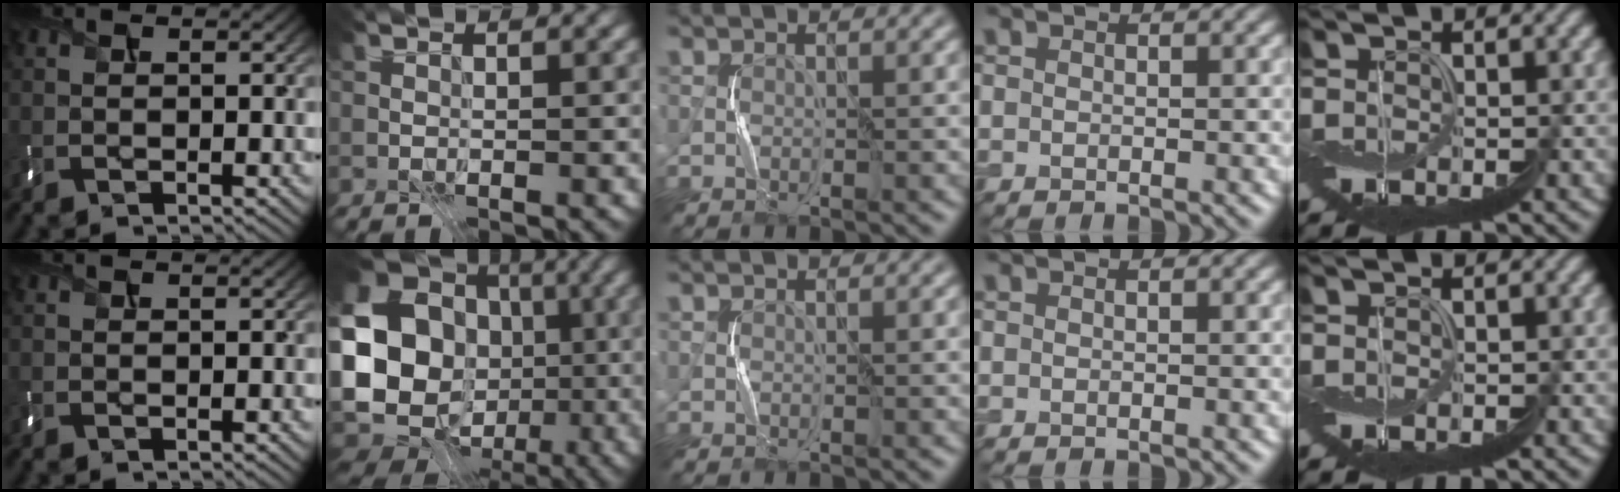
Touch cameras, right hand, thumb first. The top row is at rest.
{"index": {"total": 20.6, "force": [-2.5, 17.5, 10.6], "torque": [-0.221, -0.009, -0.074]}}